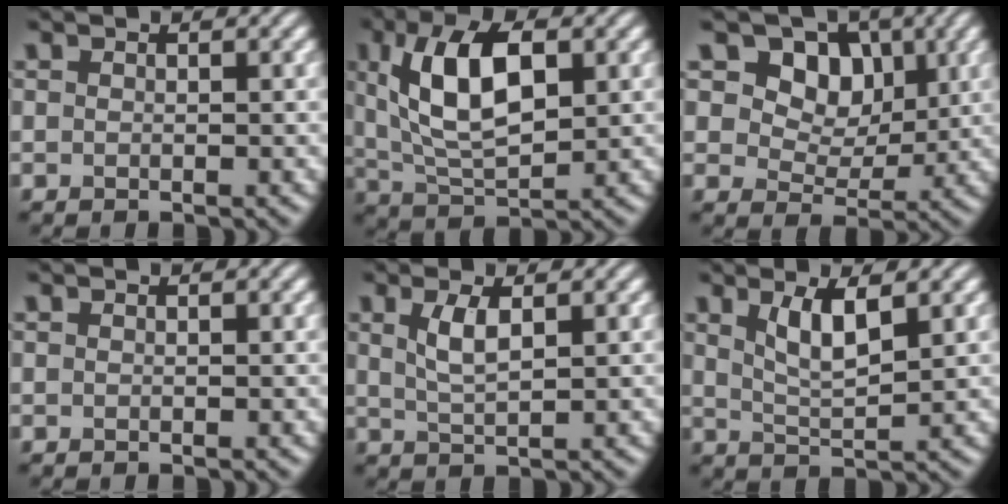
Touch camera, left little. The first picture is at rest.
{"total": 8.7, "force": [2.3, 4.1, 7.3], "torque": [-0.136, 0.009, 0.038]}
{"total": 8.1, "force": [3.4, 6.0, 4.2], "torque": [-0.081, -0.004, 0.056]}
{"total": 0.0}
{"total": 2.7, "force": [1.0, 0.9, 2.4], "torque": [-0.051, -0.001, 0.023]}
{"total": 3.4, "force": [1.7, 0.9, 2.8], "torque": [-0.057, -0.006, 0.036]}